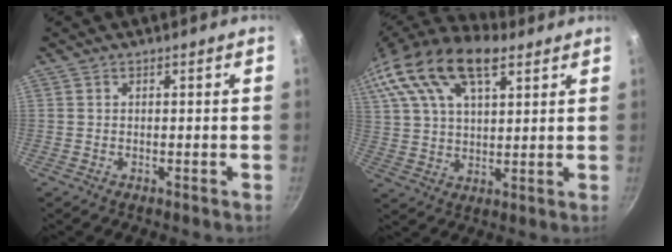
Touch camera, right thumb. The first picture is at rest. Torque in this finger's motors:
{"motor_torque": [-0.78, 1.75, 0.64, -0.31, 0.34]}